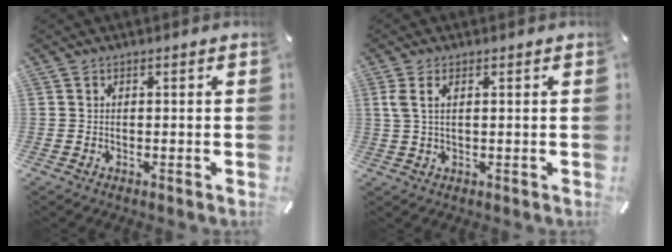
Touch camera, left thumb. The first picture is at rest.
{"total": 2.9, "force": [0.9, 1.1, 2.6], "torque": [-0.070, -0.003, 0.010]}